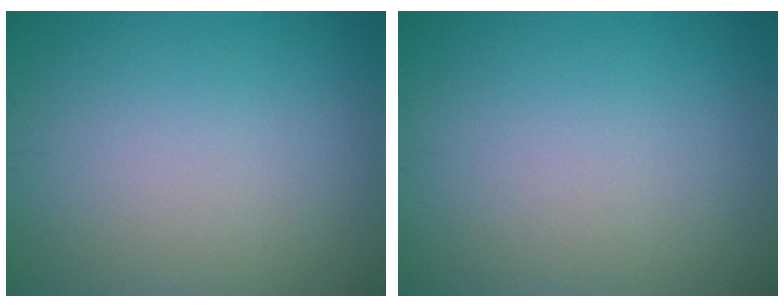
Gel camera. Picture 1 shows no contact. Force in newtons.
{"total": 0.0}